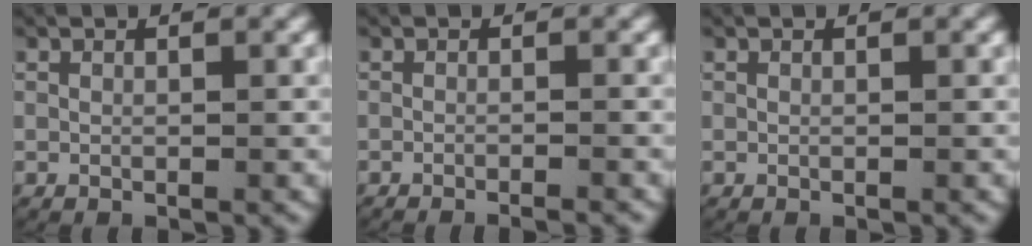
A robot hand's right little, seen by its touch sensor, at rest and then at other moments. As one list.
[{"total": 1.5, "force": [-1.4, -0.1, 0.5], "torque": [-0.004, 0.002, -0.025]}, {"total": 0.0}]